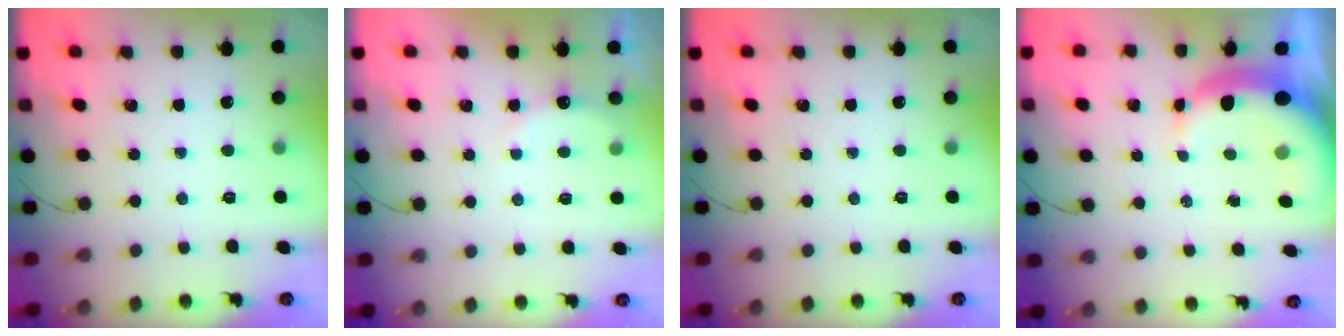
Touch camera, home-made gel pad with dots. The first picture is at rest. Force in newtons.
{"total": 7.2, "press": 7.1, "slide": 1.1}
{"total": 0.0}
{"total": 8.5, "press": 8.4, "slide": 1.5}